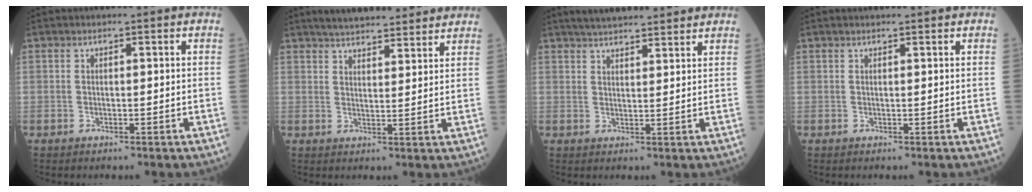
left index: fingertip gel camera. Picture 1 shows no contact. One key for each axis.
{"total": 13.5, "fx": 12.2, "fy": 2.5, "fz": 5.2, "tx": -0.070, "ty": 0.023, "tz": 0.166}
{"total": 10.9, "fx": 9.8, "fy": 1.8, "fz": 4.4, "tx": -0.065, "ty": 0.025, "tz": 0.137}
{"total": 1.8, "fx": 1.7, "fy": 0.2, "fz": 0.7, "tx": -0.006, "ty": 0.016, "tz": 0.020}